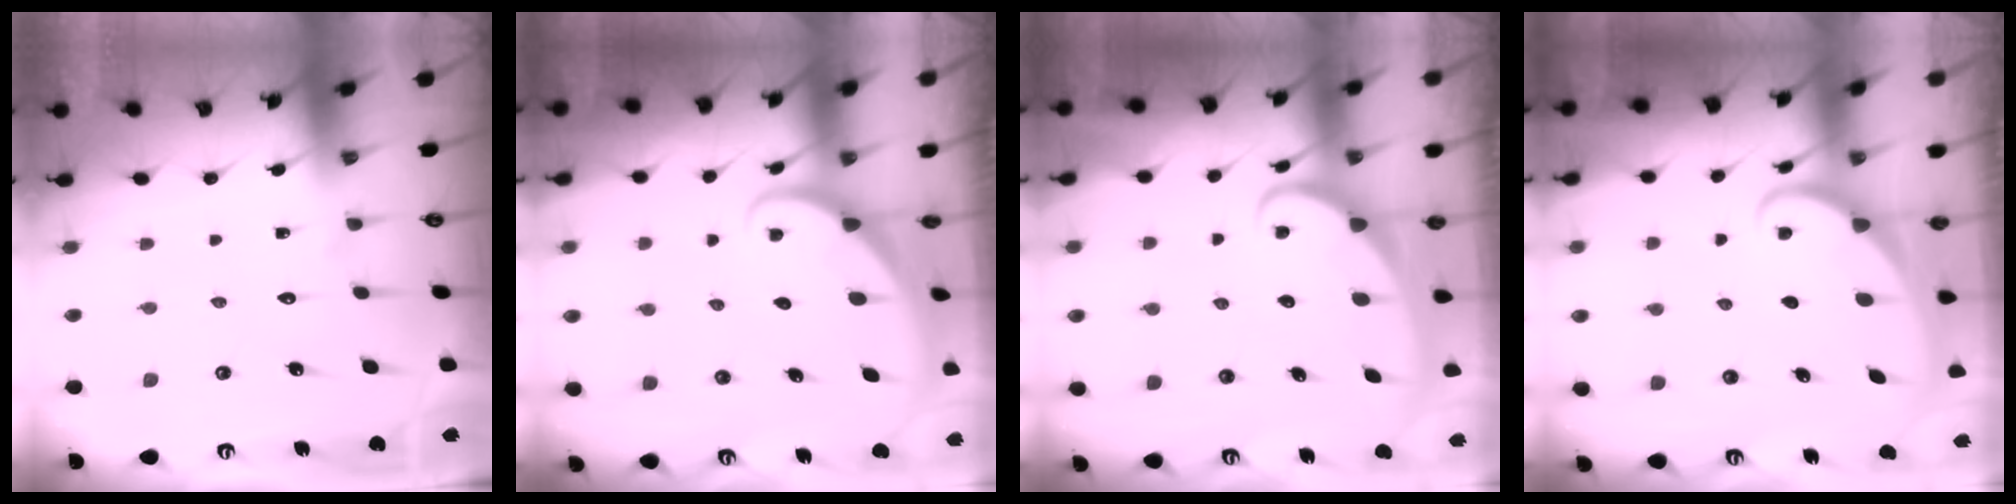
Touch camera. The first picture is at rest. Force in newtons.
{"total": 1.5, "press": 1.5, "slide": 0.0}
{"total": 2.4, "press": 2.4, "slide": 0.3}
{"total": 1.6, "press": 1.6, "slide": 0.1}